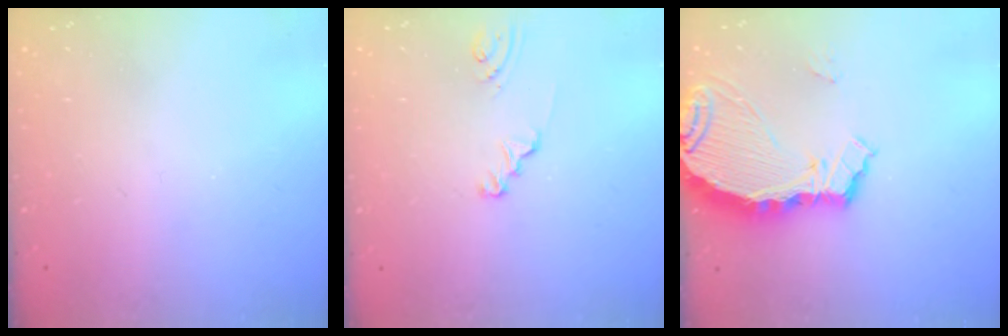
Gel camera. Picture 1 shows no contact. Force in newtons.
{"total": 1.5, "press": 1.4, "slide": 0.1}
{"total": 8.9, "press": 8.9, "slide": 1.0}